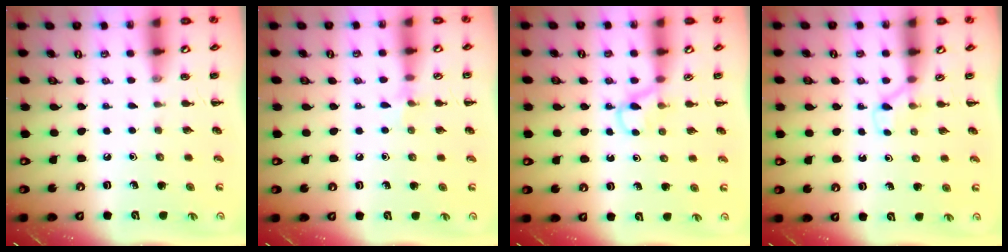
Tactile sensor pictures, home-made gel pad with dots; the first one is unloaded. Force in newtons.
{"total": 5.3, "press": 5.0, "slide": 1.9}
{"total": 3.5, "press": 3.3, "slide": 1.2}
{"total": 2.8, "press": 2.6, "slide": 1.0}